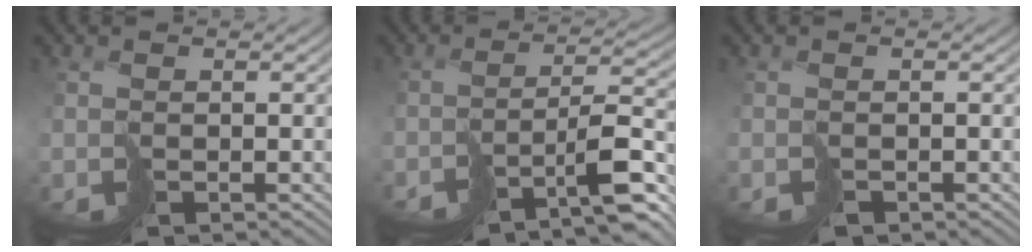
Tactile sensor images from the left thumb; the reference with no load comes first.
{"total": 8.0, "force": [-5.7, 0.9, 5.6], "torque": [-0.075, 0.005, -0.096]}
{"total": 1.0, "force": [-0.8, 0.5, 0.3], "torque": [0.000, -0.001, -0.014]}